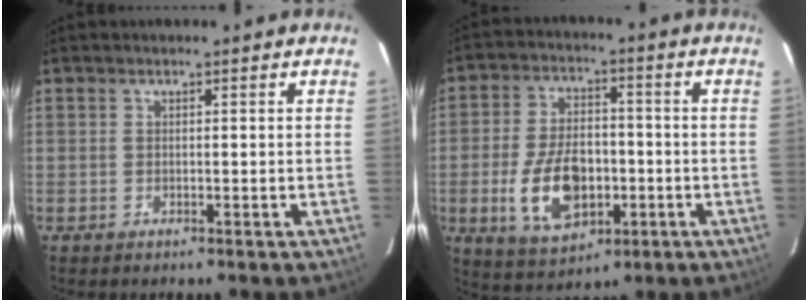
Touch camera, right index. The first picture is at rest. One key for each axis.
{"total": 13.7, "fx": -3.5, "fy": 8.1, "fz": 10.5, "tx": -0.210, "ty": 0.001, "tz": -0.047}